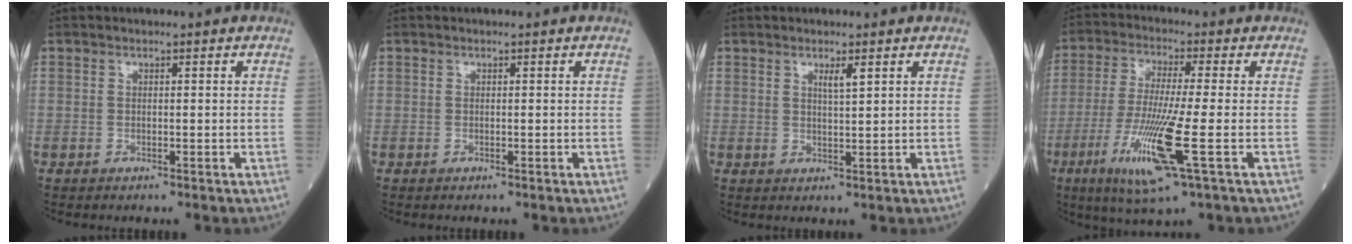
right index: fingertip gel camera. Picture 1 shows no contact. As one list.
[{"total": 0.0}, {"total": 1.9, "force": [1.1, -0.1, 1.6], "torque": [-0.031, -0.004, 0.020]}, {"total": 12.2, "force": [-4.2, 0.0, 11.5], "torque": [-0.239, -0.029, -0.081]}]